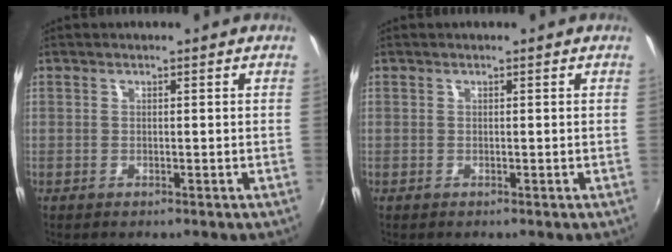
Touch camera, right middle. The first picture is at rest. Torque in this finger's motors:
{"motor_torque": [0.07, 0.10, 0.00, -0.01]}